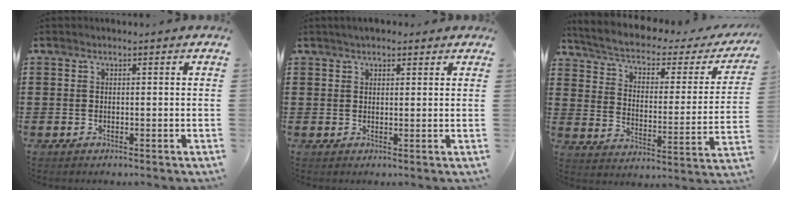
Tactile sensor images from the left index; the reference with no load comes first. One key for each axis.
{"total": 2.1, "fx": 1.7, "fy": 0.9, "fz": 0.9, "tx": -0.020, "ty": 0.007, "tz": 0.032}
{"total": 3.6, "fx": 2.3, "fy": 1.3, "fz": 2.5, "tx": -0.063, "ty": -0.024, "tz": 0.030}